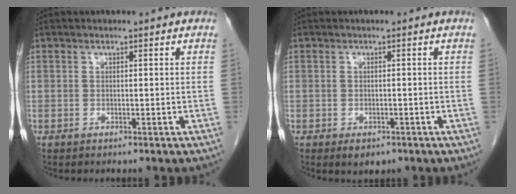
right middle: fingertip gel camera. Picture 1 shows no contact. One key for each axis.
{"total": 2.4, "fx": -1.4, "fy": 1.3, "fz": 1.4, "tx": -0.018, "ty": -0.001, "tz": -0.010}